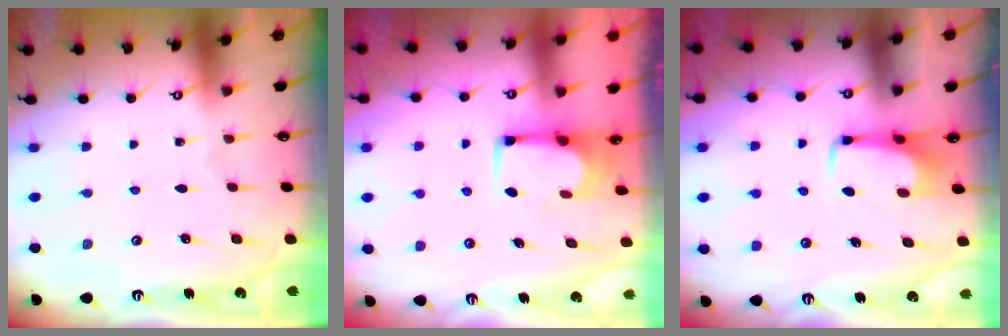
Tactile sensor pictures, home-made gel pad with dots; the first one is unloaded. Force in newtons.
{"total": 2.1, "press": 2.1, "slide": 0.1}
{"total": 3.3, "press": 3.3, "slide": 0.4}